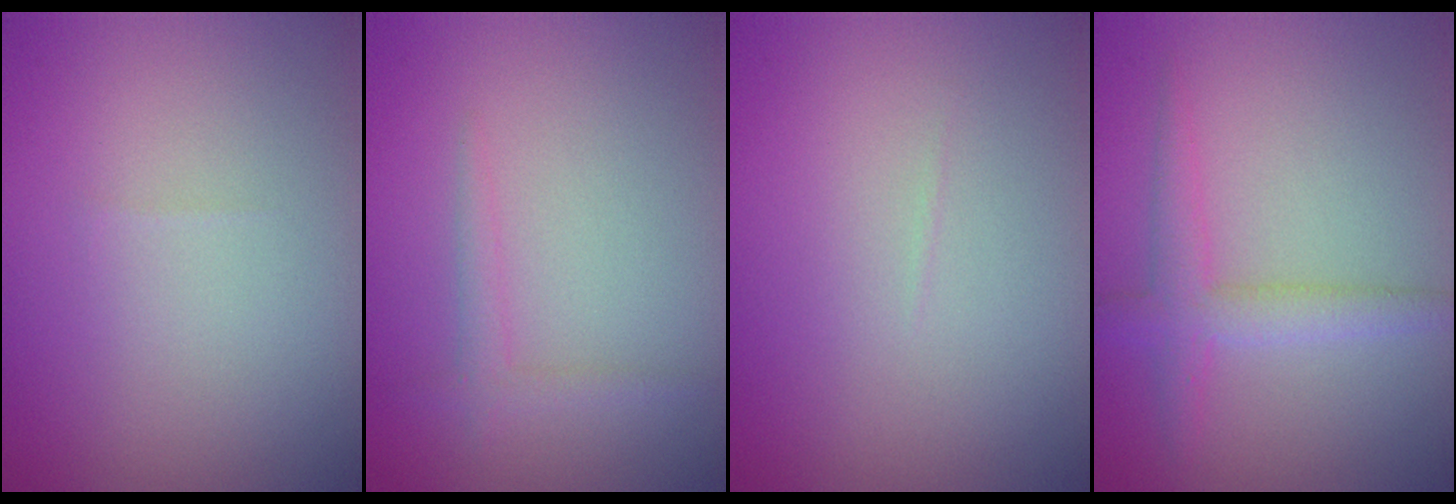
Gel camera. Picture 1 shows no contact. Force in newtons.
{"total": 1.3, "press": 1.3, "slide": 0.1}
{"total": 0.0}
{"total": 2.9, "press": 2.9, "slide": 0.1}